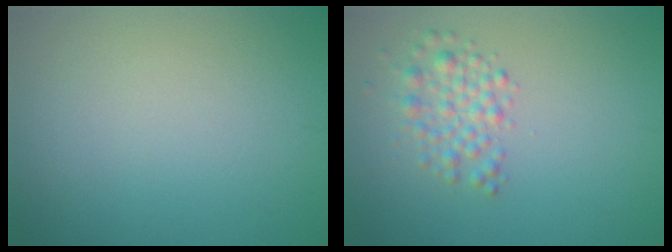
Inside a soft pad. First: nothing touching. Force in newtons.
{"total": 2.3, "press": 2.3, "slide": 0.1}